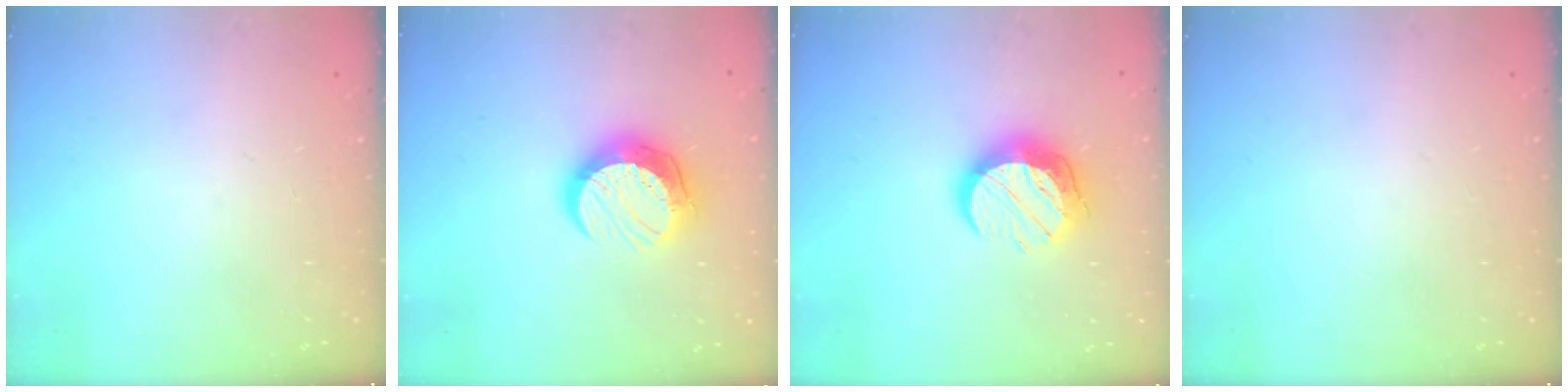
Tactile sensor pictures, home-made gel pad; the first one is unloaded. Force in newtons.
{"total": 12.3, "press": 12.2, "slide": 1.0}
{"total": 13.0, "press": 12.9, "slide": 1.2}
{"total": 0.0}